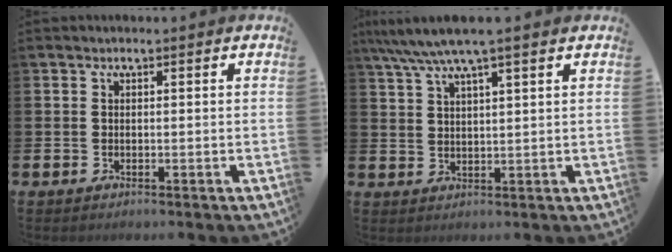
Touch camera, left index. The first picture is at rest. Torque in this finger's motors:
{"motor_torque": [0.84, -1.30, 1.05, 0.21]}